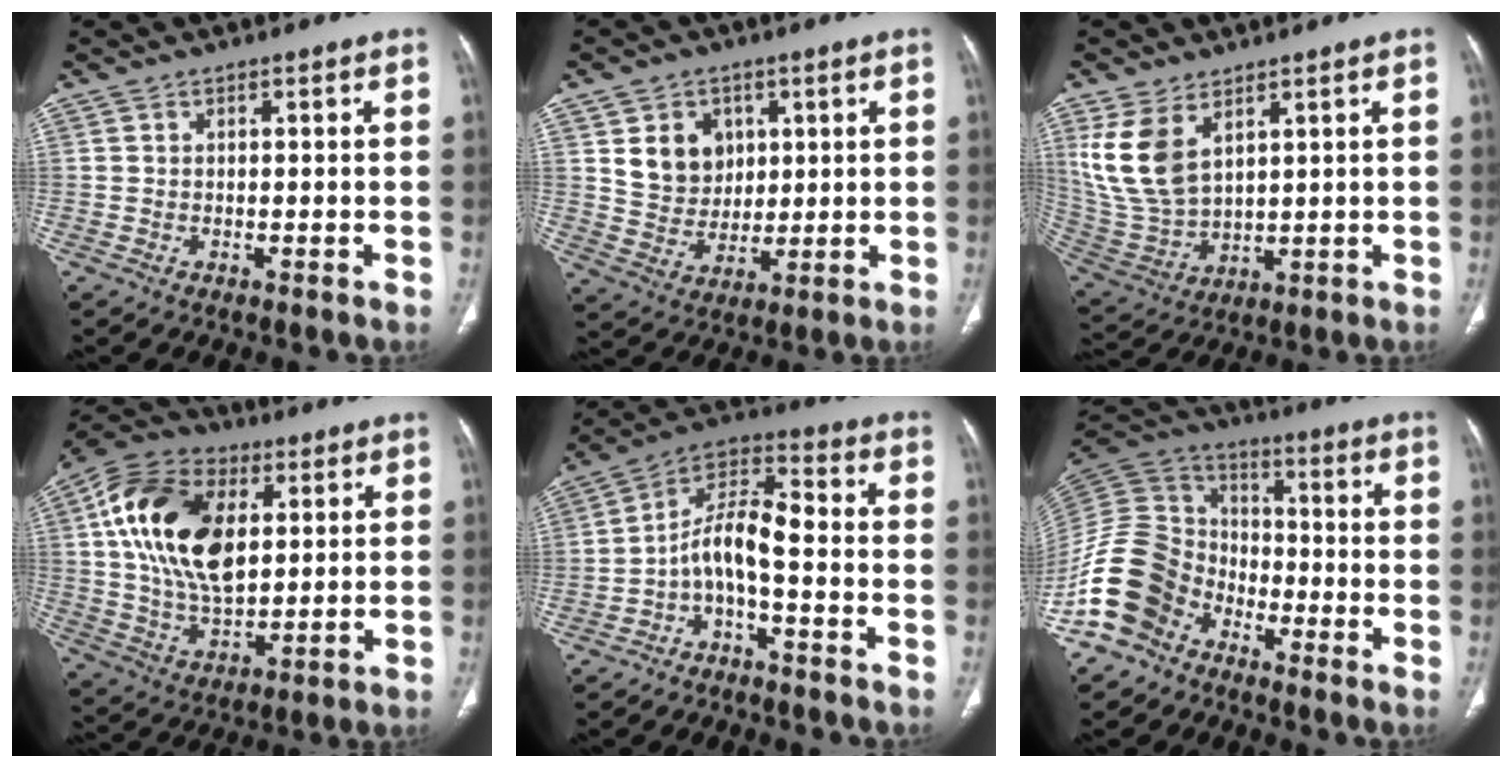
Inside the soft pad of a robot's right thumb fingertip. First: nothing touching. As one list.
[{"total": 9.1, "force": [3.0, 7.6, 4.2], "torque": [-0.035, -0.017, 0.063]}, {"total": 12.0, "force": [5.4, 6.8, 8.4], "torque": [-0.171, -0.018, 0.129]}, {"total": 20.8, "force": [4.7, 12.4, 16.0], "torque": [-0.279, -0.002, 0.079]}, {"total": 9.1, "force": [-3.2, 3.5, 7.8], "torque": [-0.145, 0.072, -0.069]}, {"total": 15.1, "force": [-9.0, 10.4, 6.3], "torque": [-0.118, 0.071, -0.186]}]